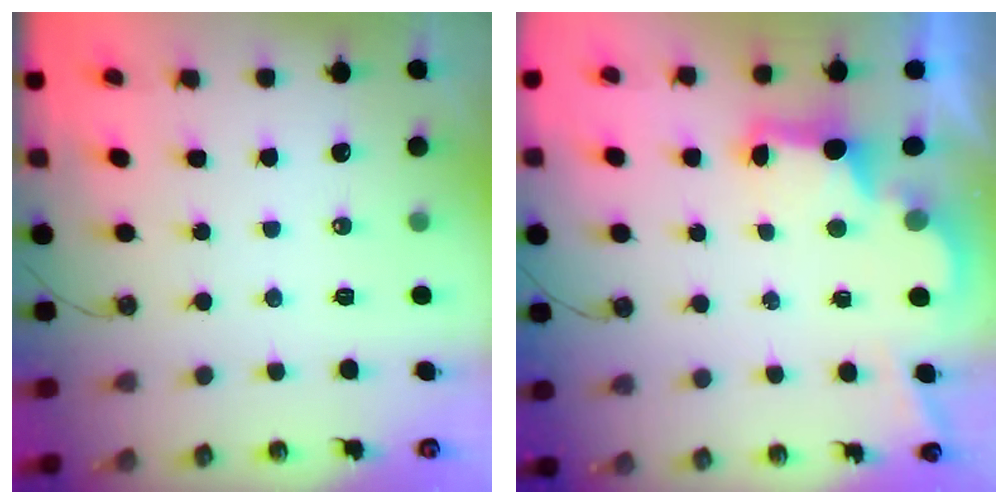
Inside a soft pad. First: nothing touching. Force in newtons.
{"total": 3.0, "press": 2.8, "slide": 0.9}